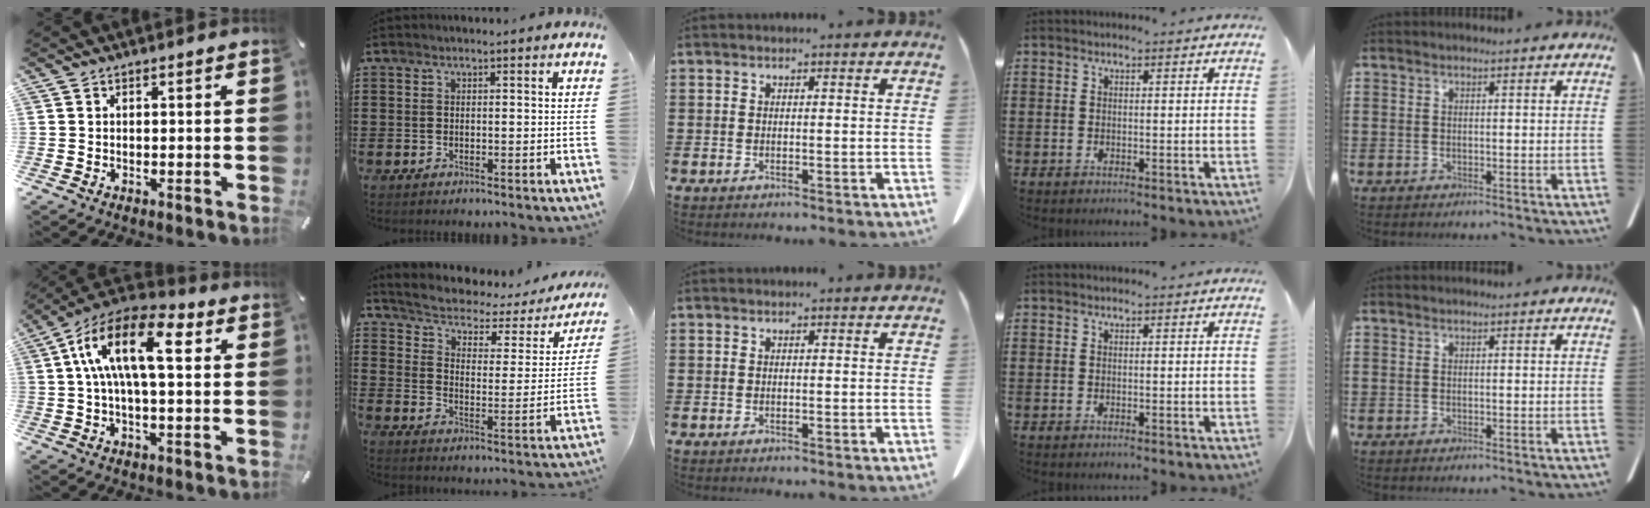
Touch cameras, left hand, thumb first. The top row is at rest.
{"thumb": {"total": 14.9, "force": [3.8, 6.5, 12.8], "torque": [-0.257, 0.003, 0.063]}, "index": {"total": 2.7, "force": [2.1, 1.0, 1.4], "torque": [-0.044, -0.023, 0.025]}}